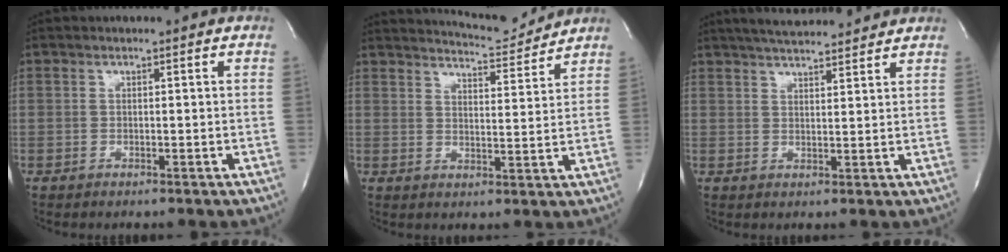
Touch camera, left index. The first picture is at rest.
{"total": 8.2, "force": [8.2, 0.2, 0.9], "torque": [-0.022, -0.010, 0.115]}
{"total": 10.6, "force": [9.6, 1.5, 4.3], "torque": [-0.073, 0.021, 0.138]}